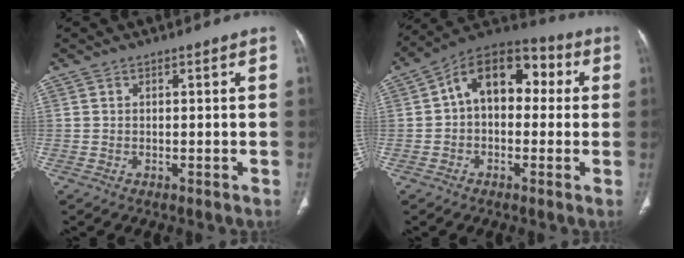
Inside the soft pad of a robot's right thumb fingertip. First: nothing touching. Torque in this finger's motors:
{"motor_torque": [0.81, 3.12, 1.15, -0.61, 0.26]}